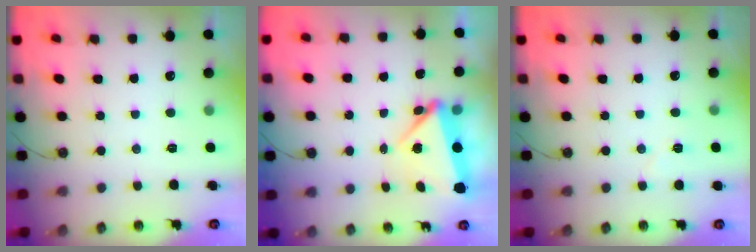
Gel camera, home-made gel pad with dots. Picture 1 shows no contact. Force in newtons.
{"total": 7.0, "press": 6.9, "slide": 0.6}
{"total": 3.8, "press": 3.7, "slide": 0.8}